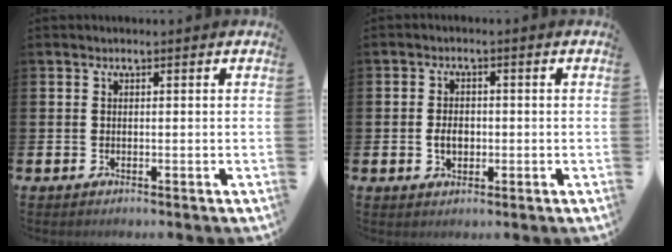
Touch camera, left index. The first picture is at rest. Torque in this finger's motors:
{"motor_torque": [0.51, 0.07, 0.04, 0.07]}